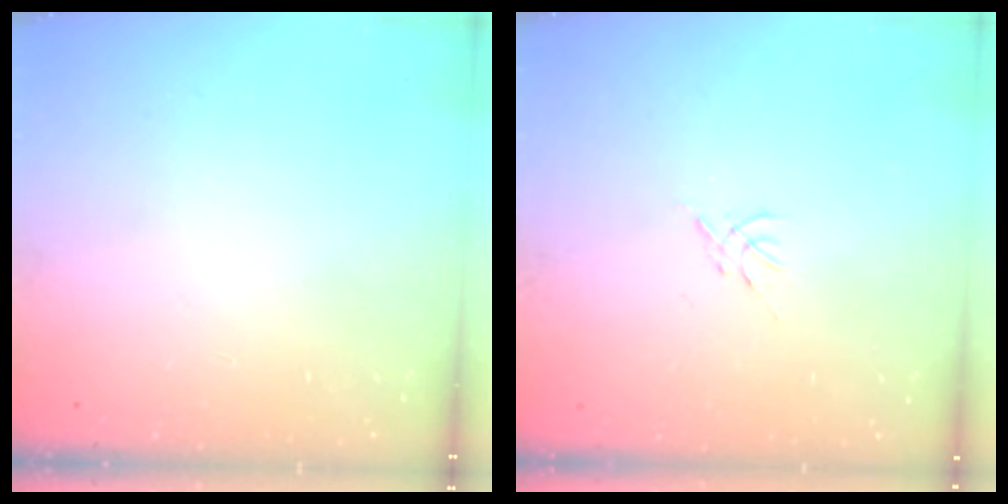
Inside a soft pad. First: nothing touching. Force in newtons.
{"total": 0.0}